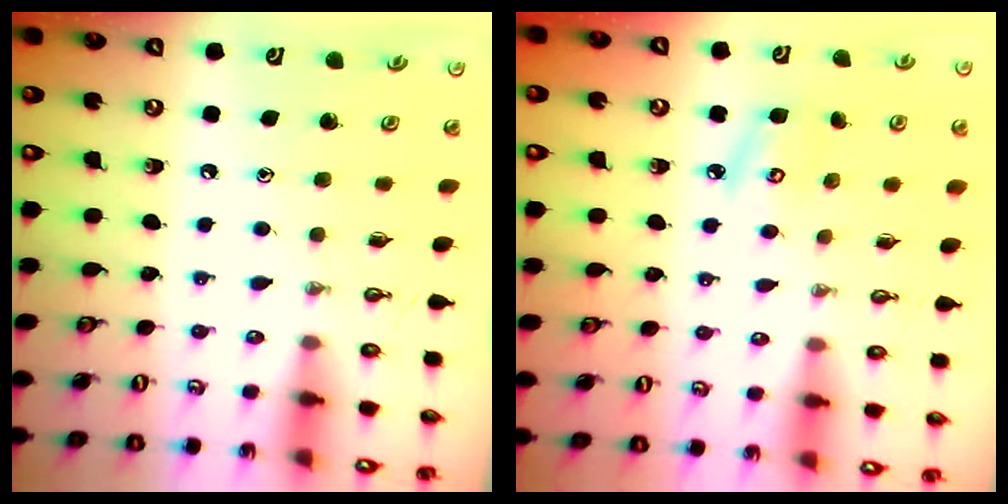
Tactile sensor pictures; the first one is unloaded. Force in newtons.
{"total": 6.1, "press": 6.1, "slide": 0.5}